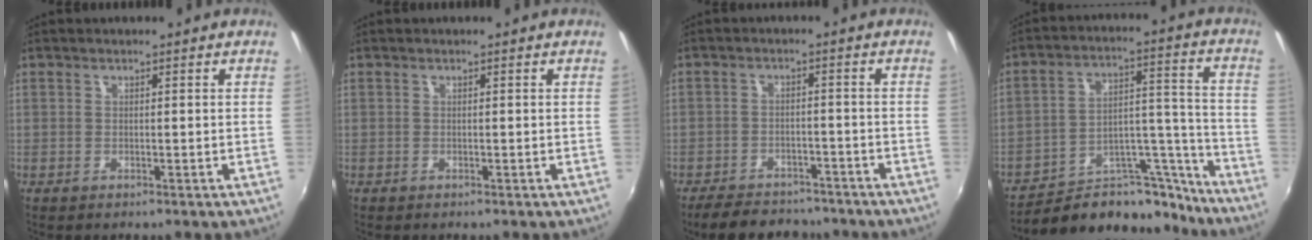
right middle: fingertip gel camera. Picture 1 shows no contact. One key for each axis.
{"total": 0.0}
{"total": 10.7, "fx": -9.0, "fy": 4.4, "fz": 3.8, "tx": -0.092, "ty": 0.003, "tz": -0.128}
{"total": 17.8, "fx": -15.5, "fy": 6.8, "fz": 5.6, "tx": -0.082, "ty": 0.043, "tz": -0.223}